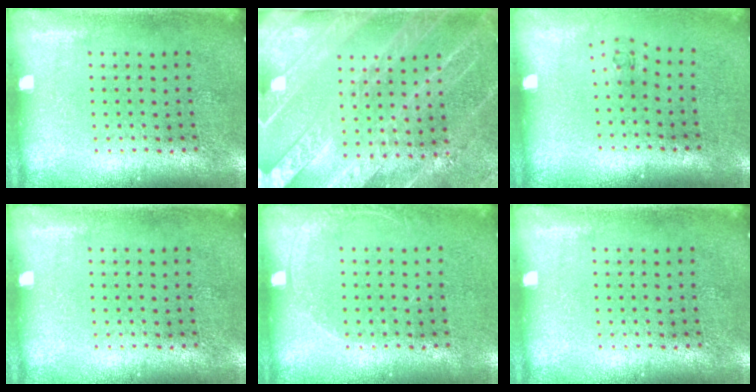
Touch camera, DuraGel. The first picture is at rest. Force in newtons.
{"total": 3.5, "press": 3.2, "slide": 1.4}
{"total": 0.6, "press": 0.3, "slide": 0.5}
{"total": 0.0}
{"total": 0.9, "press": 0.8, "slide": 0.2}
{"total": 0.0}